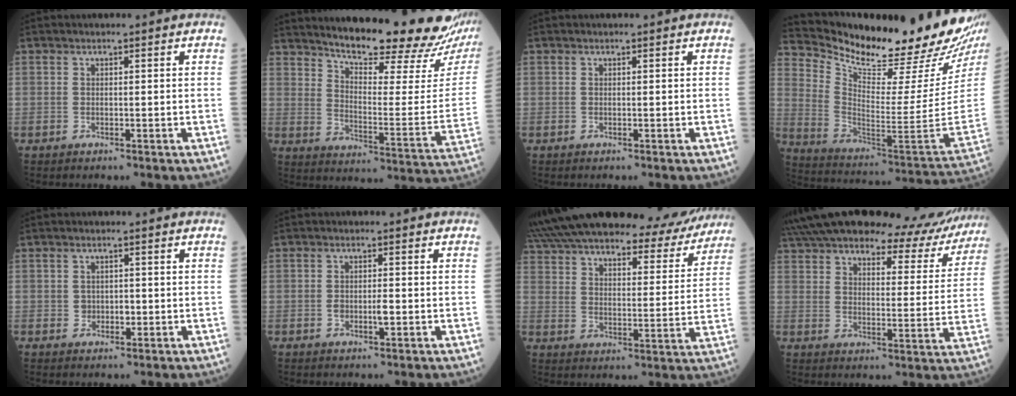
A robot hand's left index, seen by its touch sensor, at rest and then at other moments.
{"total": 22.5, "force": [20.1, 1.6, 10.1], "torque": [-0.152, -0.076, 0.262]}
{"total": 0.0}
{"total": 27.8, "force": [24.1, 0.7, 13.9], "torque": [-0.244, -0.114, 0.351]}
{"total": 1.7, "force": [-0.1, 1.5, 0.9], "torque": [-0.013, 0.002, 0.001]}
{"total": 2.1, "force": [-0.4, 0.7, 1.9], "torque": [-0.037, 0.001, -0.005]}
{"total": 29.3, "force": [25.2, 7.8, 12.6], "torque": [-0.231, -0.004, 0.342]}
{"total": 26.6, "force": [23.3, 6.8, 10.8], "torque": [-0.178, -0.020, 0.297]}